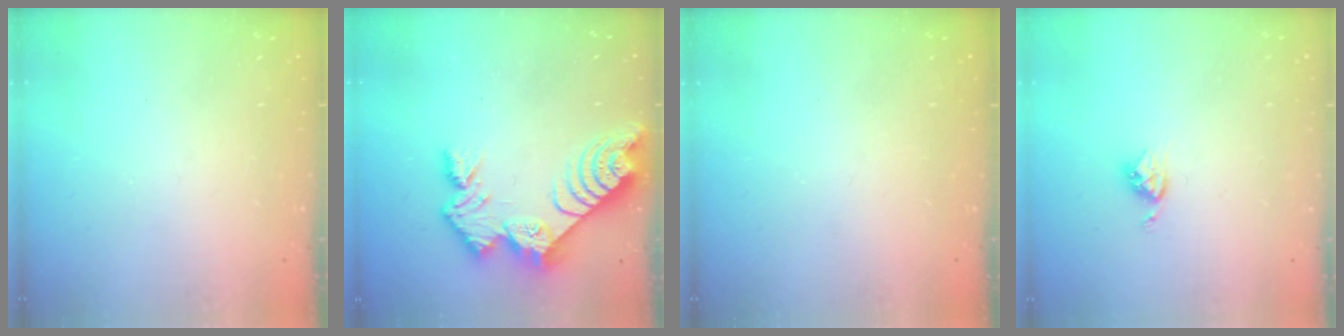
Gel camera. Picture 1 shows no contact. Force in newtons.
{"total": 11.2, "press": 11.2, "slide": 0.7}
{"total": 0.0}
{"total": 3.8, "press": 3.8, "slide": 0.4}